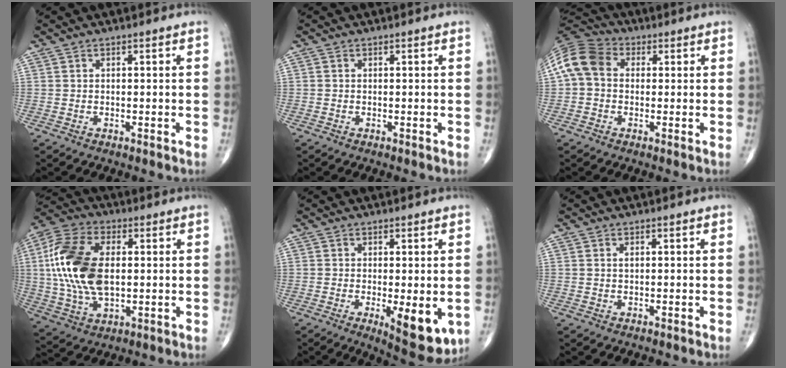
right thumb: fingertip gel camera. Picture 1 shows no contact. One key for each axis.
{"total": 0.0}
{"total": 9.7, "fx": 1.0, "fy": 7.6, "fz": 6.0, "tx": -0.115, "ty": 0.031, "tz": 0.005}
{"total": 18.5, "fx": 1.6, "fy": 10.5, "fz": 15.1, "tx": -0.320, "ty": 0.002, "tz": 0.029}
{"total": 9.4, "fx": -2.2, "fy": 3.3, "fz": 8.5, "tx": -0.112, "ty": -0.022, "tz": -0.025}
{"total": 0.7, "fx": 0.2, "fy": 0.4, "fz": 0.5, "tx": -0.011, "ty": 0.003, "tz": 0.005}